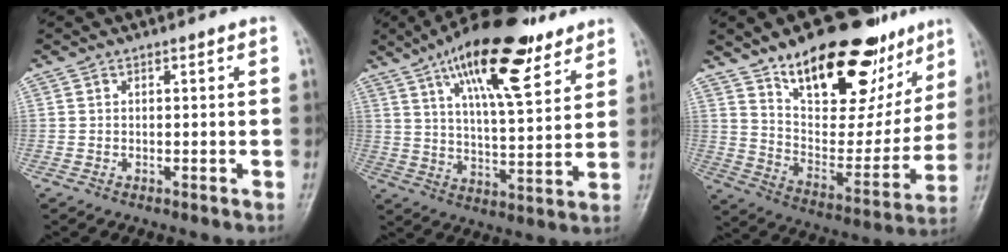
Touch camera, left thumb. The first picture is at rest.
{"total": 20.2, "force": [12.1, 6.7, 14.6], "torque": [-0.213, -0.047, 0.201]}
{"total": 26.9, "force": [16.9, 12.3, 16.9], "torque": [-0.195, -0.060, 0.265]}